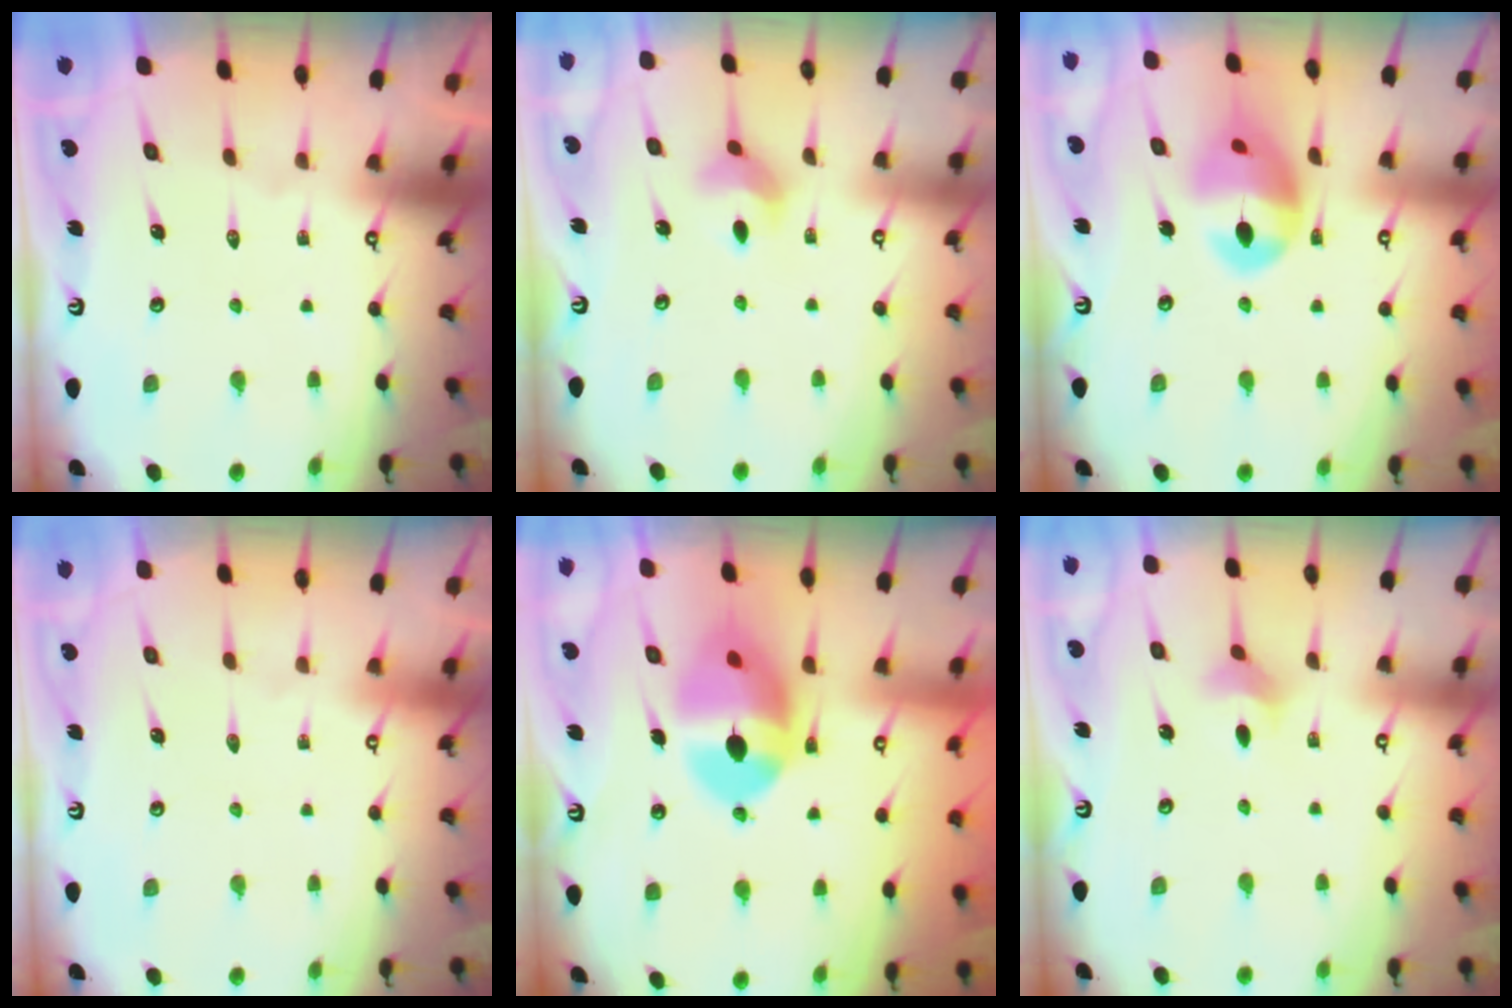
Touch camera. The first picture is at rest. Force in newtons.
{"total": 6.2, "press": 6.2, "slide": 0.5}
{"total": 13.8, "press": 13.6, "slide": 2.1}
{"total": 0.0}
{"total": 12.0, "press": 11.8, "slide": 1.9}
{"total": 4.0, "press": 3.9, "slide": 0.8}